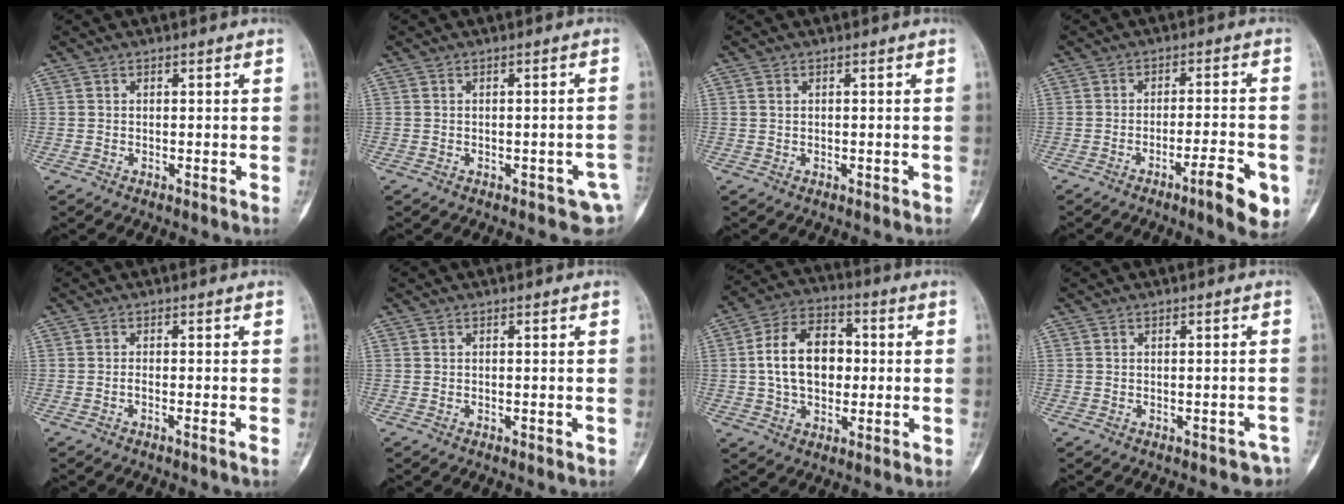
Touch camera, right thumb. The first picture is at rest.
{"total": 4.7, "force": [-1.4, 2.7, 3.6], "torque": [-0.023, 0.017, -0.011]}
{"total": 0.8, "force": [0.2, 0.6, 0.5], "torque": [-0.006, 0.000, 0.004]}
{"total": 8.3, "force": [-4.1, 1.6, 7.1], "torque": [-0.092, 0.018, -0.057]}
{"total": 1.1, "force": [-0.7, -0.1, 0.8], "torque": [-0.018, 0.000, -0.014]}
{"total": 0.0}
{"total": 13.8, "force": [0.4, 9.4, 10.1], "torque": [-0.148, 0.023, 0.002]}
{"total": 2.5, "force": [-1.7, 1.7, 0.8], "torque": [0.000, 0.030, -0.015]}